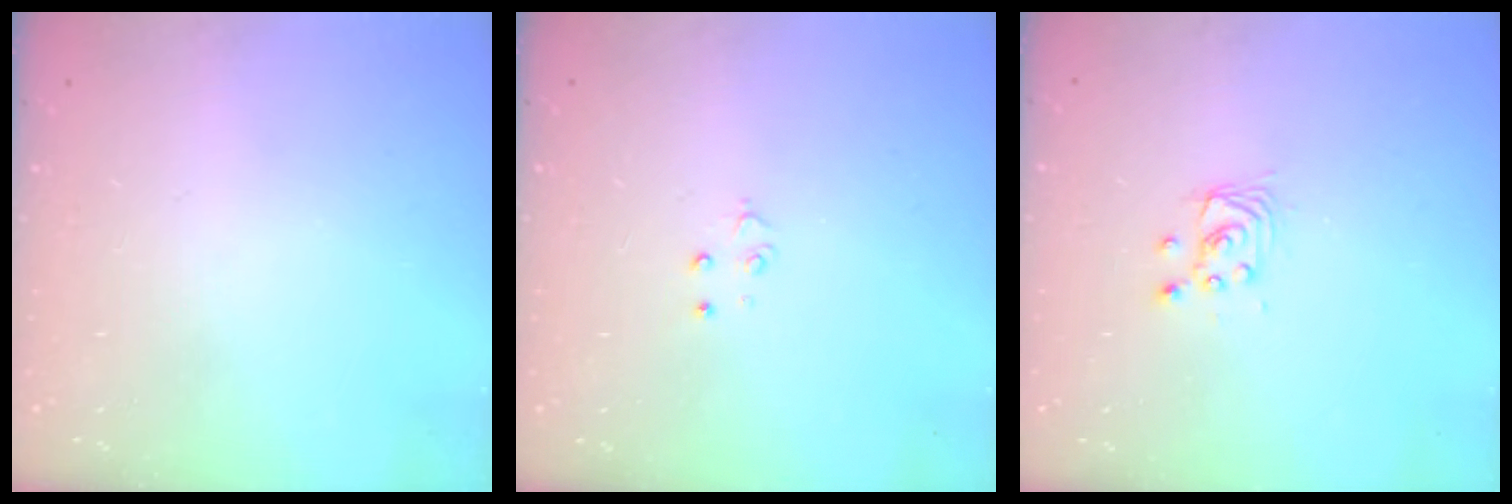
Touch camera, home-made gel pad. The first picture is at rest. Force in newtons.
{"total": 2.8, "press": 2.8, "slide": 0.3}
{"total": 2.8, "press": 2.8, "slide": 0.2}